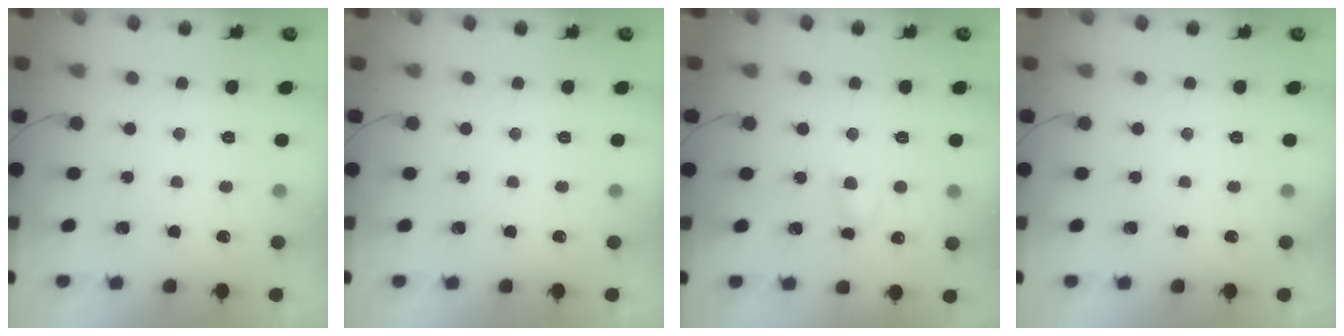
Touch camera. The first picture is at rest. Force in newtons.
{"total": 0.0}
{"total": 3.1, "press": 2.9, "slide": 1.1}
{"total": 0.0}